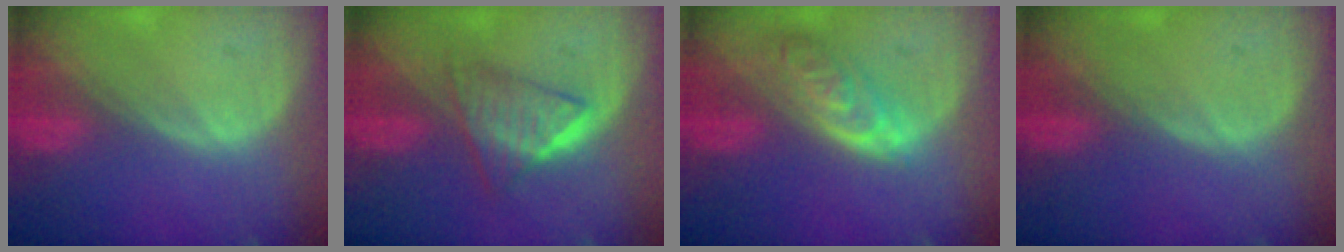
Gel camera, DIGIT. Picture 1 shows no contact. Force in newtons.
{"total": 6.2, "press": 5.4, "slide": 3.0}
{"total": 6.2, "press": 5.7, "slide": 2.6}
{"total": 0.0}